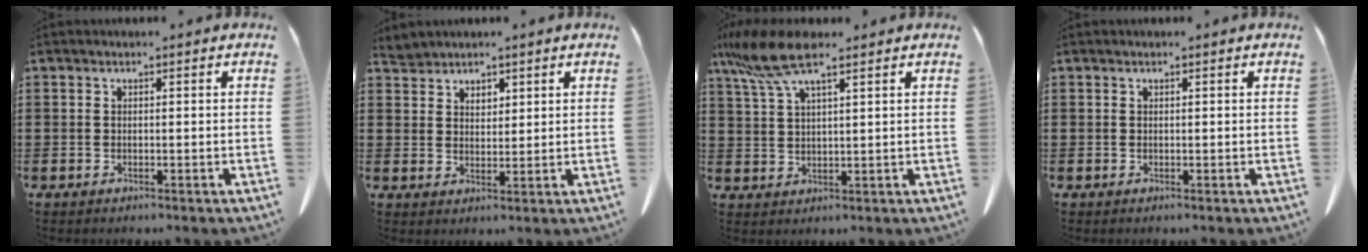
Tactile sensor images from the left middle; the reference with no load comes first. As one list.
[{"total": 3.1, "force": [2.7, 1.5, 0.4], "torque": [-0.018, 0.005, 0.051]}, {"total": 8.4, "force": [5.7, 1.7, 6.0], "torque": [-0.145, -0.013, 0.099]}, {"total": 0.0}]